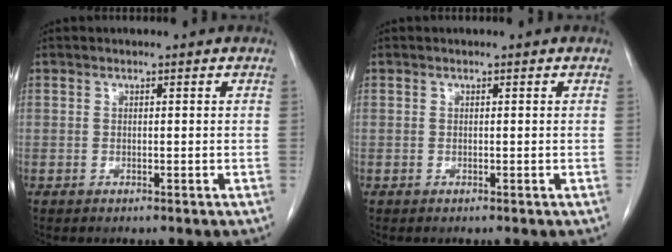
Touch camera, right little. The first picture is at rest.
{"total": 0.0}